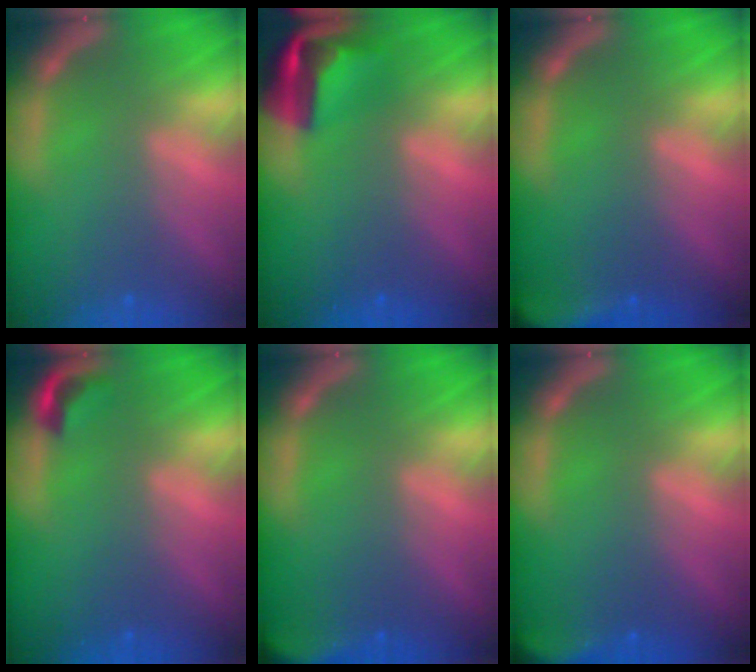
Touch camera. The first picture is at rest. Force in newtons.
{"total": 5.9}
{"total": 6.4}
{"total": 1.9}
{"total": 4.4}
{"total": 4.0}